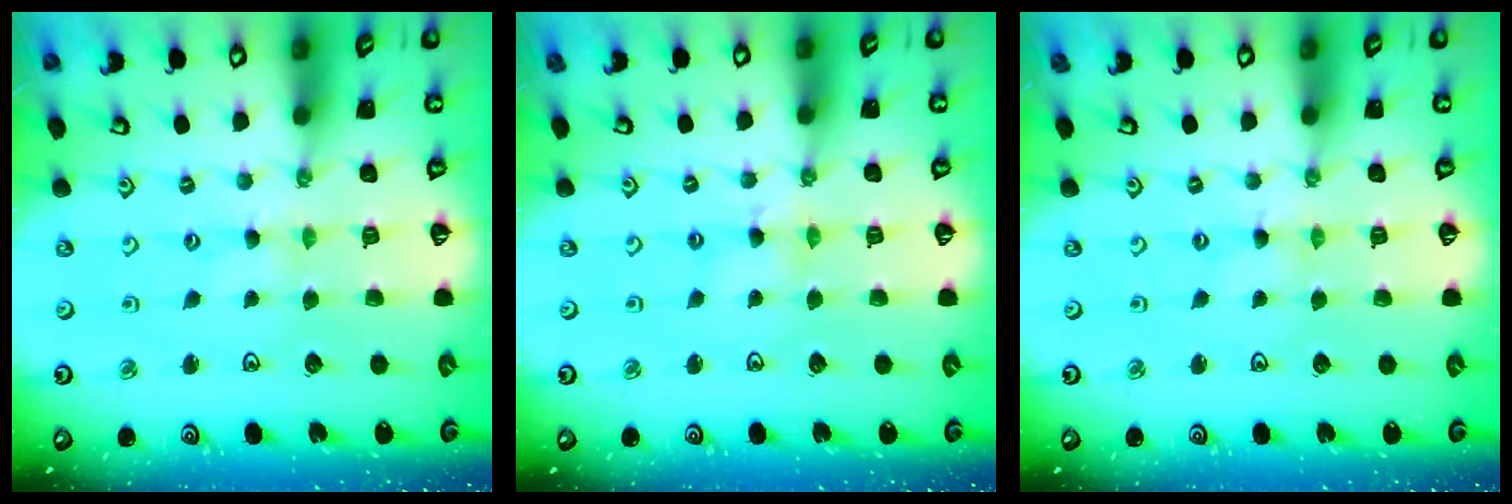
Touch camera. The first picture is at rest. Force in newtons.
{"total": 2.0, "press": 2.0, "slide": 0.3}
{"total": 0.0}